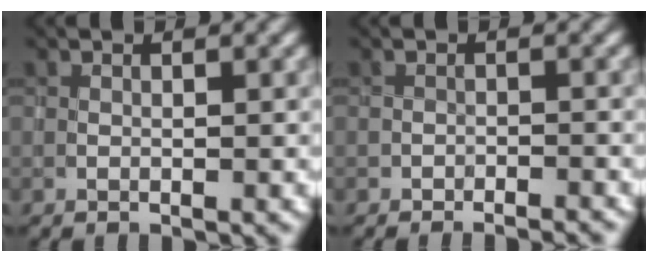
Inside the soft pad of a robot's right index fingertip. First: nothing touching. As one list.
[{"total": 2.0, "force": [-2.0, 0.3, 0.2], "torque": [-0.002, 0.011, -0.025]}]